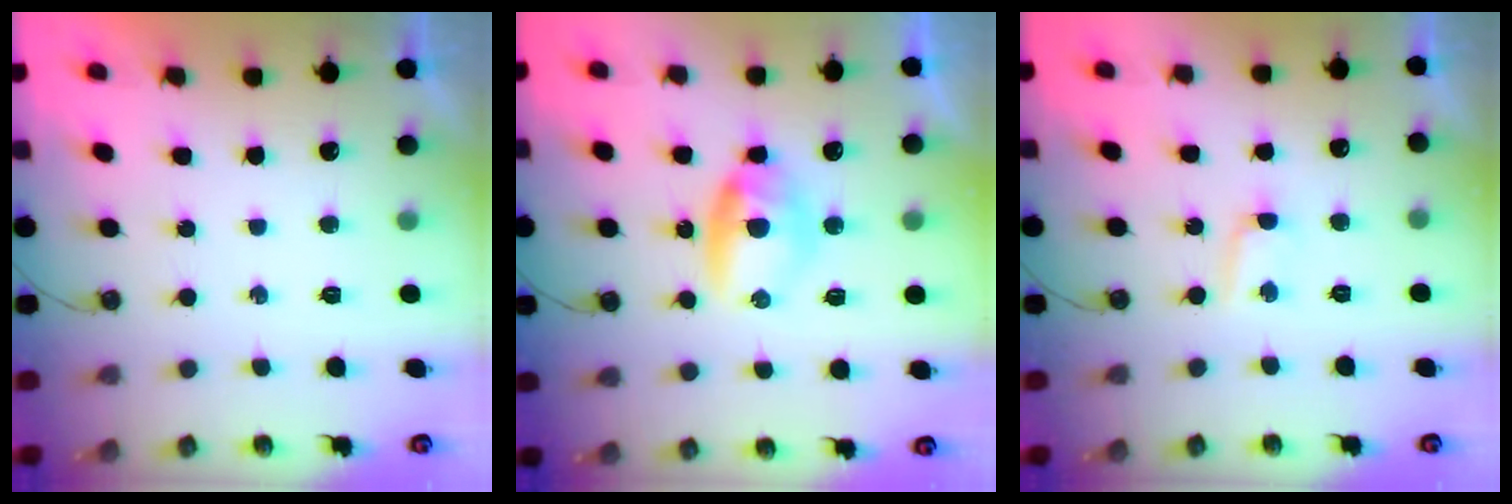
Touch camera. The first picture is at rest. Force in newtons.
{"total": 7.5, "press": 7.5, "slide": 1.0}
{"total": 2.5, "press": 2.3, "slide": 0.8}